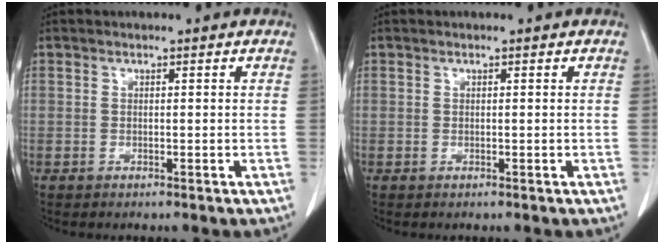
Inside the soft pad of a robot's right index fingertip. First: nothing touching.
{"total": 0.0}